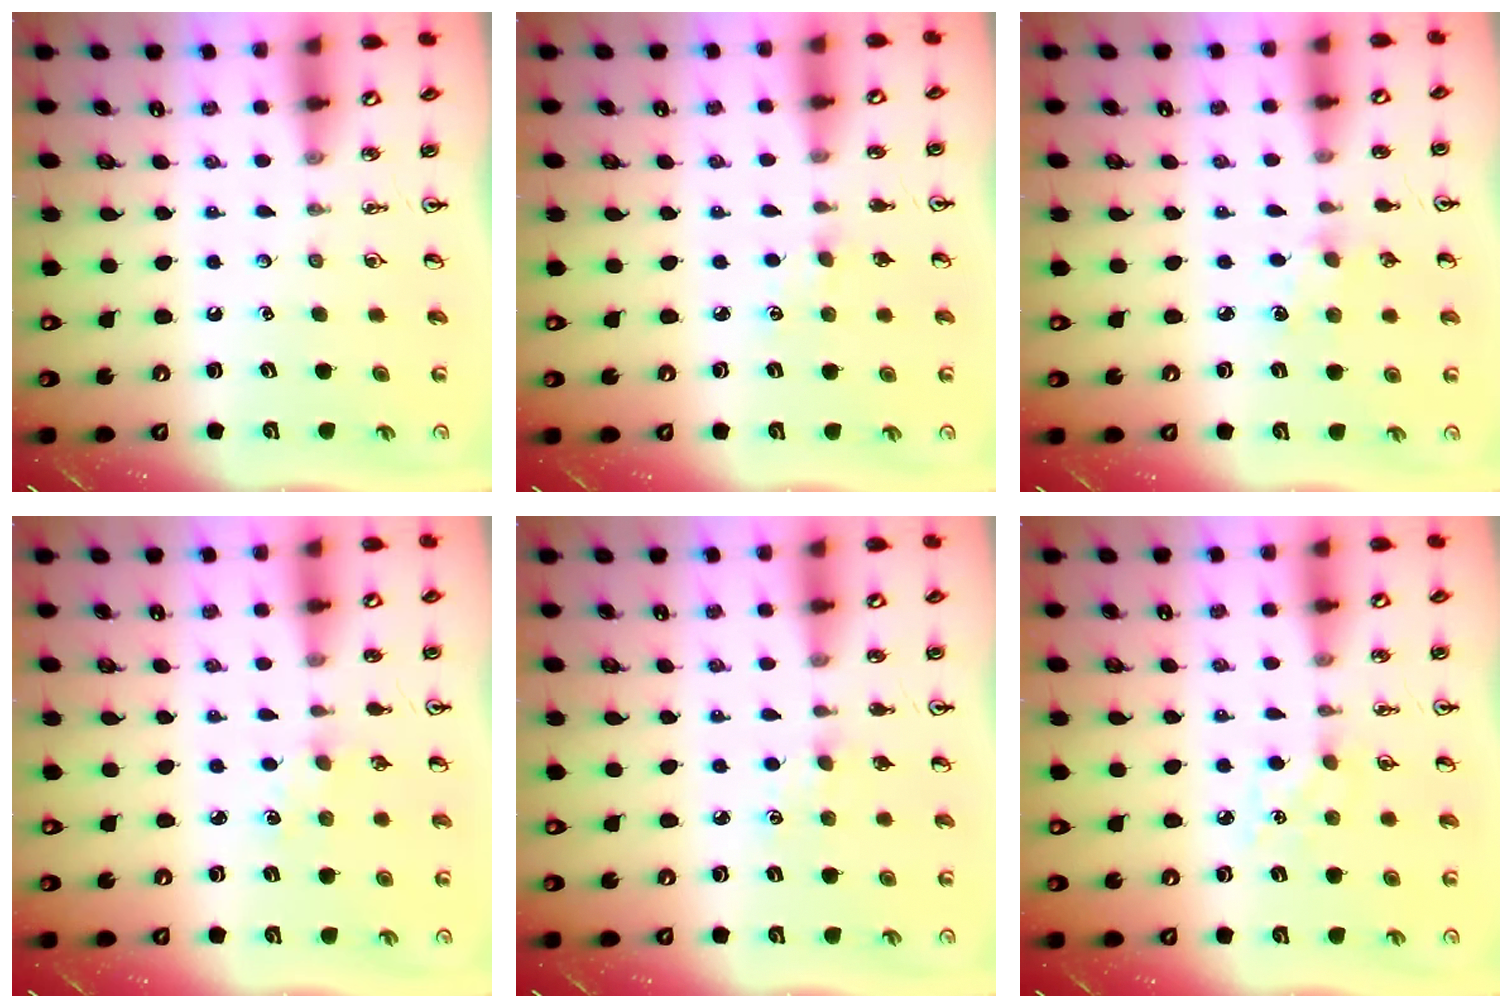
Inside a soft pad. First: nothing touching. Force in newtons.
{"total": 2.5, "press": 2.5, "slide": 0.2}
{"total": 3.3, "press": 3.3, "slide": 0.3}
{"total": 1.3, "press": 1.3, "slide": 0.2}
{"total": 2.2, "press": 2.2, "slide": 0.3}
{"total": 7.2, "press": 7.1, "slide": 1.1}